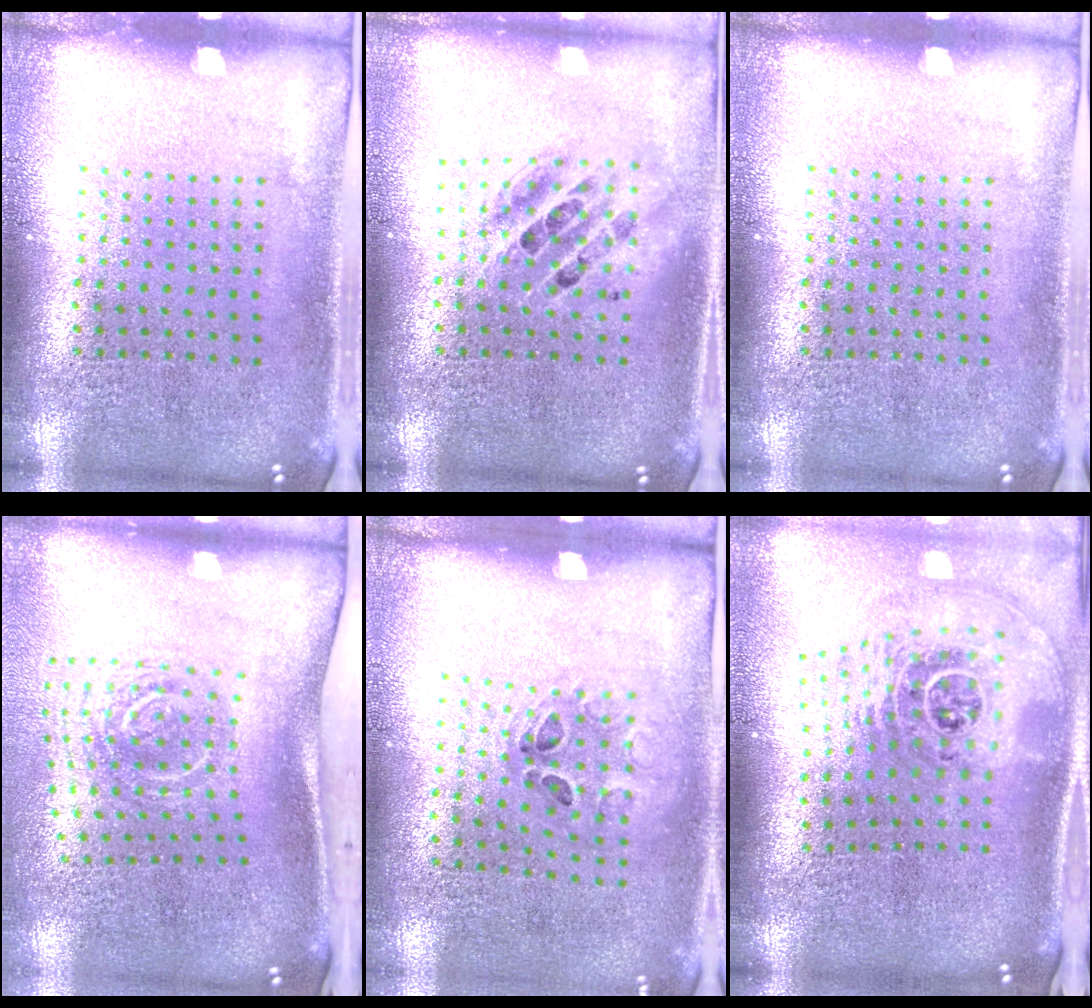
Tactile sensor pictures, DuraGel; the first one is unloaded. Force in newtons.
{"total": 1.6, "press": 1.3, "slide": 0.8}
{"total": 0.0}
{"total": 2.0, "press": 1.3, "slide": 1.5}
{"total": 1.2, "press": 0.7, "slide": 1.0}
{"total": 2.8, "press": 1.8, "slide": 2.1}